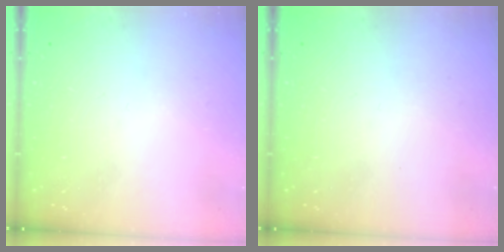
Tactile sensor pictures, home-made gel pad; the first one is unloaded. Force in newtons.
{"total": 0.0}